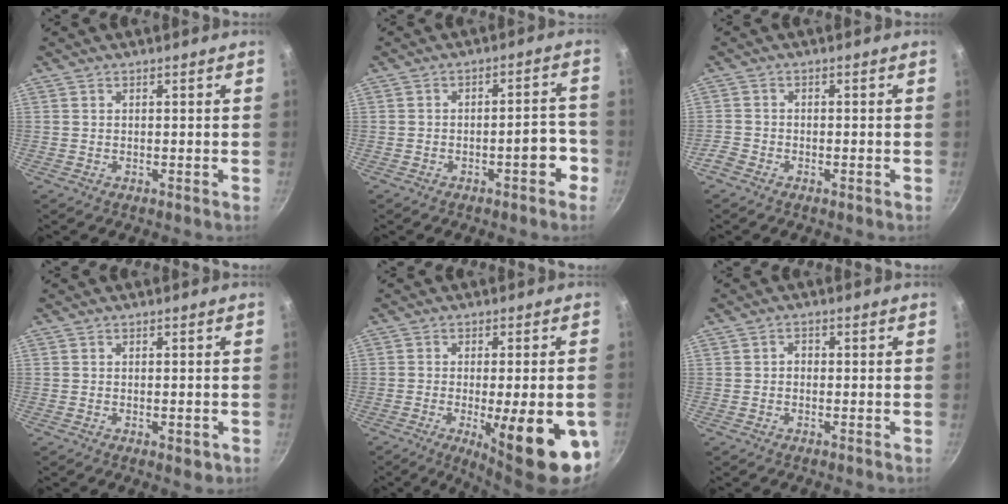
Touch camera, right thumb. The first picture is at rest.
{"total": 5.8, "force": [-2.8, 2.3, 4.6], "torque": [-0.037, 0.040, -0.031]}
{"total": 2.4, "force": [-1.8, 1.3, 1.0], "torque": [-0.033, 0.010, -0.039]}
{"total": 2.6, "force": [-0.9, 1.2, 2.1], "torque": [-0.030, -0.004, -0.012]}
{"total": 18.1, "force": [-5.8, 4.9, 16.4], "torque": [-0.198, 0.000, -0.070]}
{"total": 1.4, "force": [-0.3, 1.1, 0.7], "torque": [-0.010, 0.007, -0.006]}